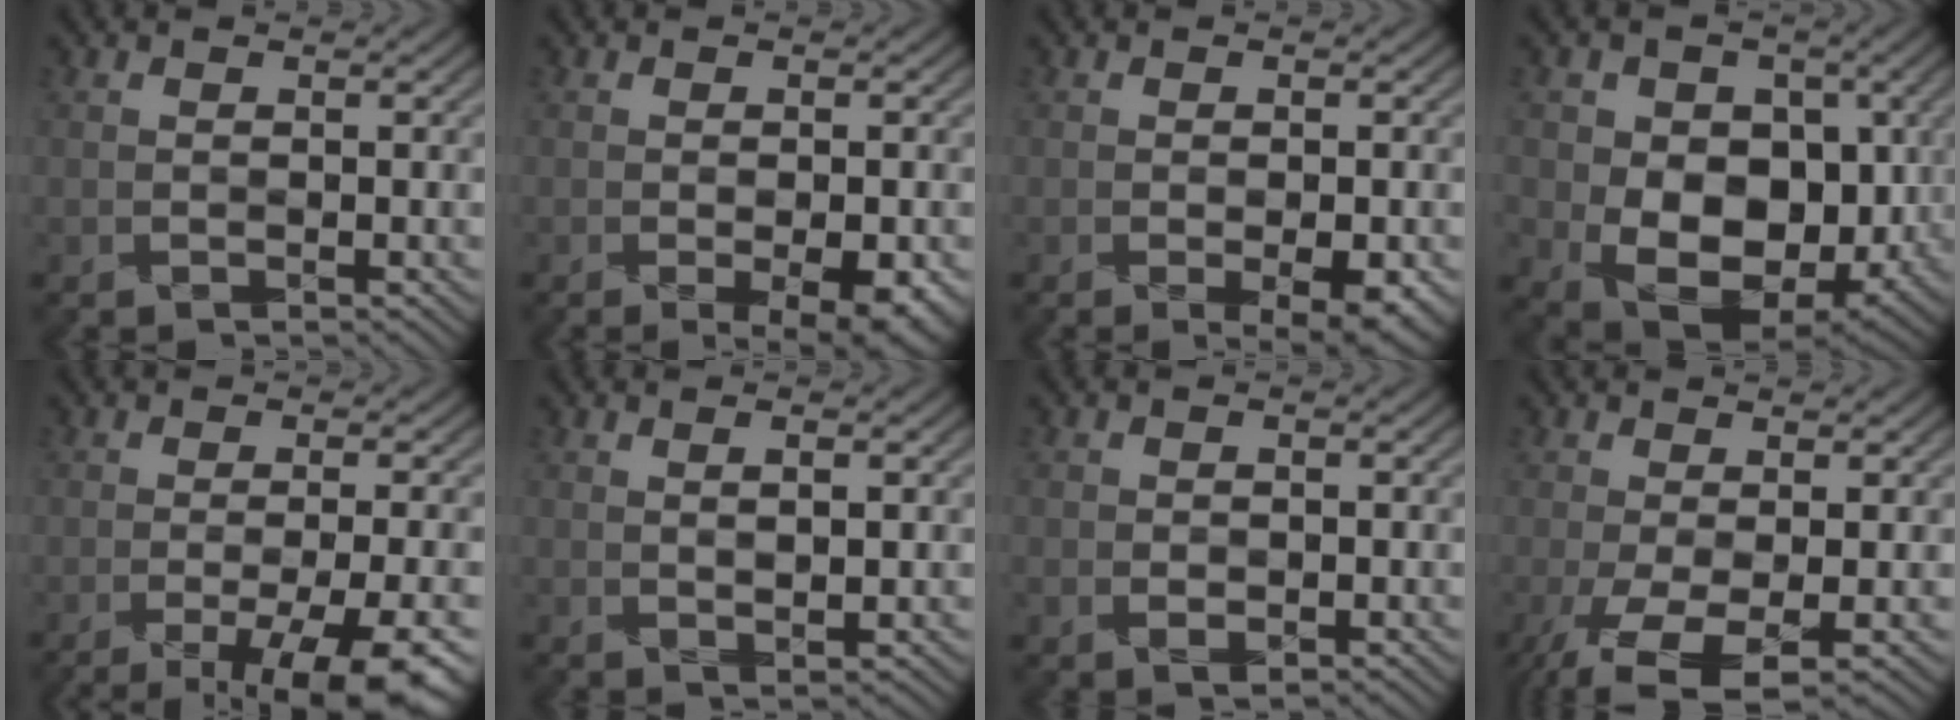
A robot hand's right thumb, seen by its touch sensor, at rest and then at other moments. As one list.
[{"total": 4.3, "force": [-1.6, 1.7, 3.5], "torque": [-0.050, -0.006, -0.019]}, {"total": 3.7, "force": [-1.4, 1.5, 3.1], "torque": [-0.047, -0.006, -0.016]}, {"total": 12.3, "force": [-1.2, 9.5, 7.8], "torque": [-0.109, -0.021, -0.028]}, {"total": 9.0, "force": [-4.3, 2.0, 7.6], "torque": [-0.095, -0.002, -0.063]}, {"total": 1.8, "force": [0.4, 0.3, 1.7], "torque": [-0.034, -0.003, 0.009]}, {"total": 1.6, "force": [-0.3, 1.1, 1.0], "torque": [-0.023, -0.004, -0.004]}, {"total": 6.6, "force": [-3.1, 1.8, 5.5], "torque": [-0.121, -0.008, -0.054]}]